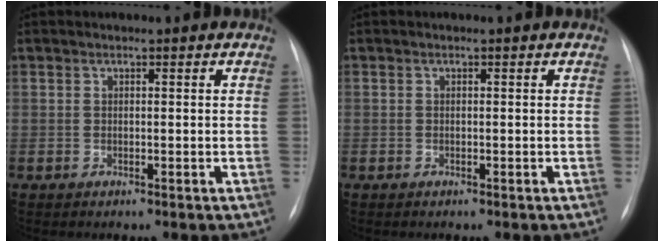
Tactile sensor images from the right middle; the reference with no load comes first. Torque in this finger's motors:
{"motor_torque": [1.13, -1.00, 0.49, -0.03]}